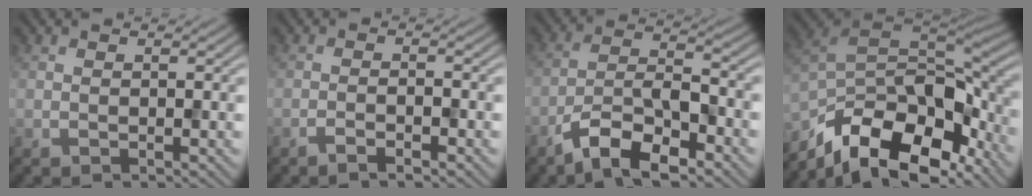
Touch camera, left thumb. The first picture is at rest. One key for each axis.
{"total": 1.7, "fx": -1.3, "fy": 0.1, "fz": 1.2, "tx": -0.022, "ty": 0.007, "tz": -0.026}
{"total": 8.4, "fx": -5.6, "fy": 2.6, "fz": 5.7, "tx": -0.100, "ty": 0.004, "tz": -0.115}
{"total": 15.2, "fx": -9.2, "fy": 7.1, "fz": 9.8, "tx": -0.209, "ty": -0.013, "tz": -0.161}